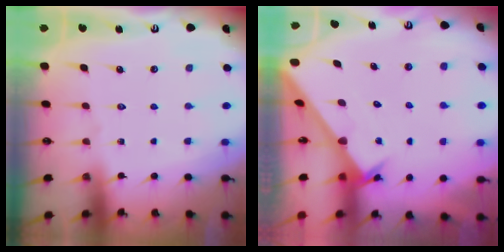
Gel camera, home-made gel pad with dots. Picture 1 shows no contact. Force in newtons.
{"total": 2.3, "press": 2.3, "slide": 0.2}